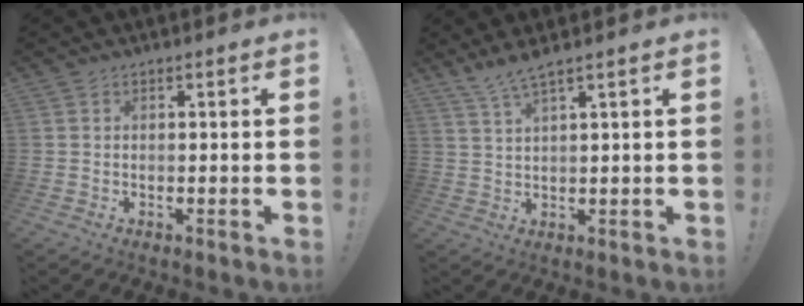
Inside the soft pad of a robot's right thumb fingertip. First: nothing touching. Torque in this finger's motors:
{"motor_torque": [-0.01, 0.00, 0.09, -0.07, 0.00]}